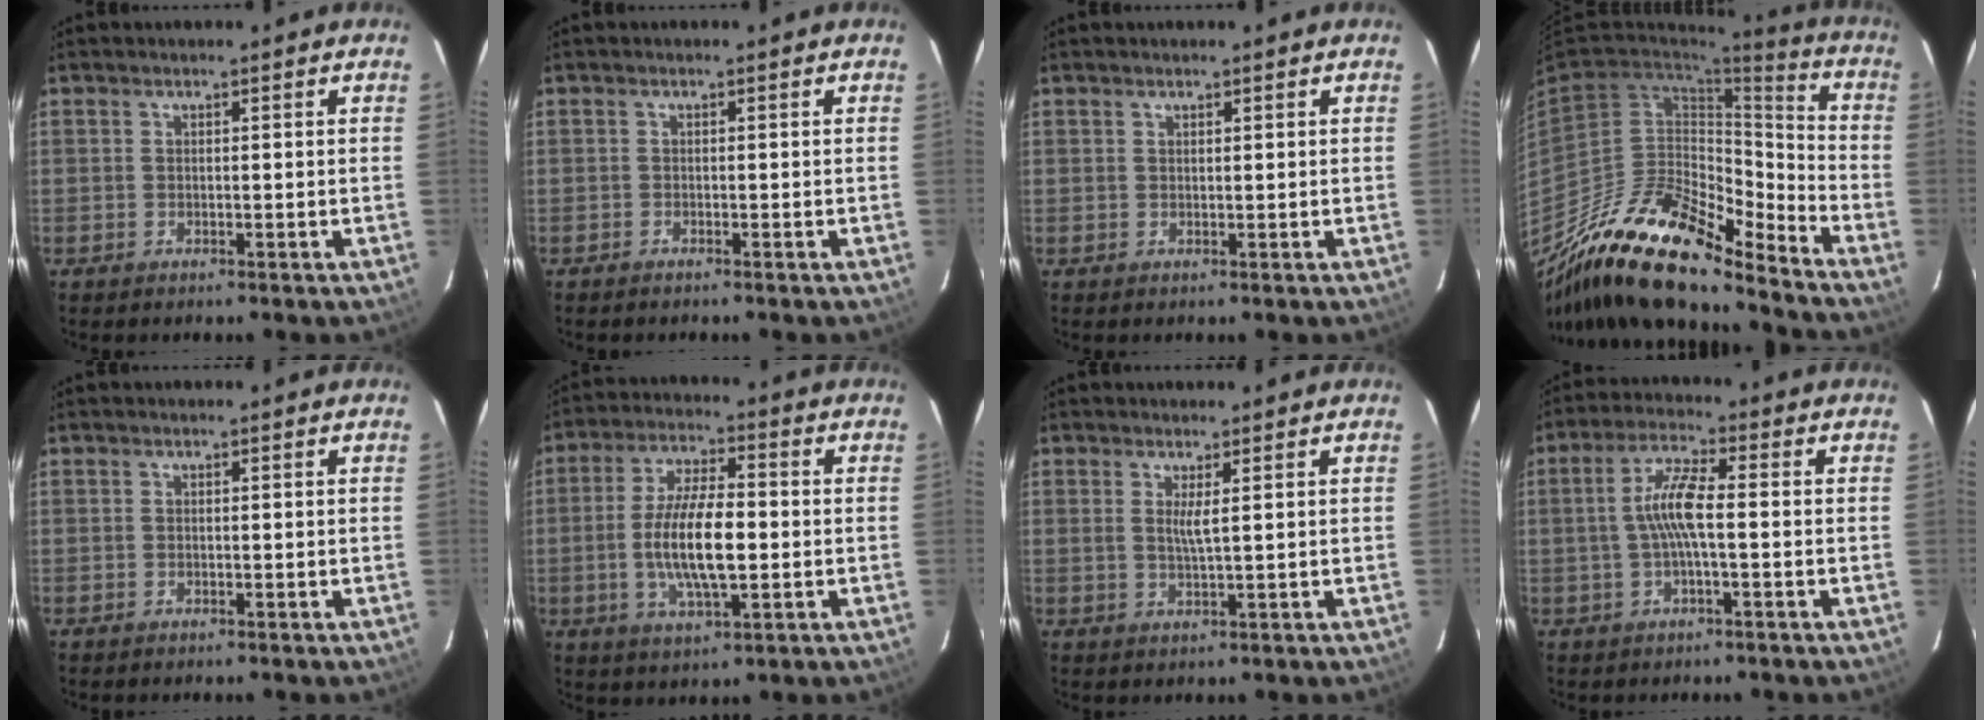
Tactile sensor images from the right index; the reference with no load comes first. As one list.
[{"total": 0.6, "force": [-0.5, 0.1, 0.1], "torque": [-0.003, -0.001, -0.011]}, {"total": 0.6, "force": [0.5, 0.4, 0.0], "torque": [0.001, 0.001, 0.007]}, {"total": 24.3, "force": [-19.3, 6.7, 13.0], "torque": [-0.225, -0.018, -0.342]}, {"total": 0.0}, {"total": 12.2, "force": [-1.6, 4.1, 11.4], "torque": [-0.222, -0.003, -0.027]}, {"total": 2.4, "force": [0.8, -0.2, 2.3], "torque": [-0.041, -0.006, 0.013]}, {"total": 7.0, "force": [-0.6, 1.2, 6.8], "torque": [-0.139, 0.010, -0.011]}]